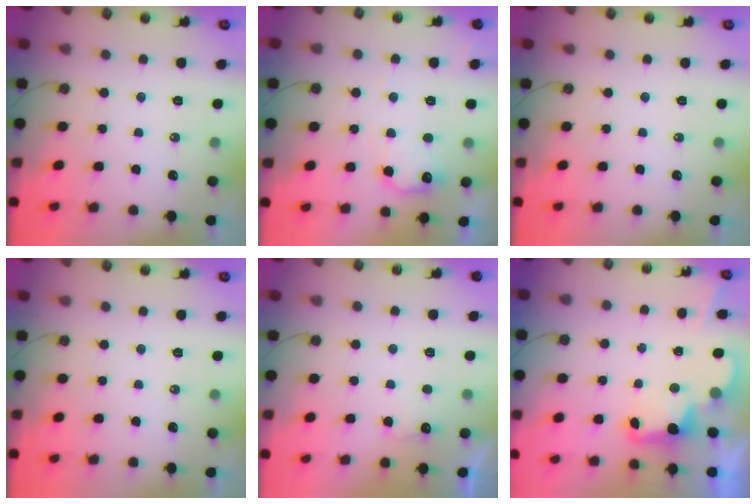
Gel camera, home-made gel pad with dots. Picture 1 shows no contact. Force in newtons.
{"total": 10.5, "press": 10.5, "slide": 0.7}
{"total": 0.0}
{"total": 0.0}
{"total": 4.7, "press": 4.5, "slide": 1.3}
{"total": 3.3, "press": 3.2, "slide": 0.7}